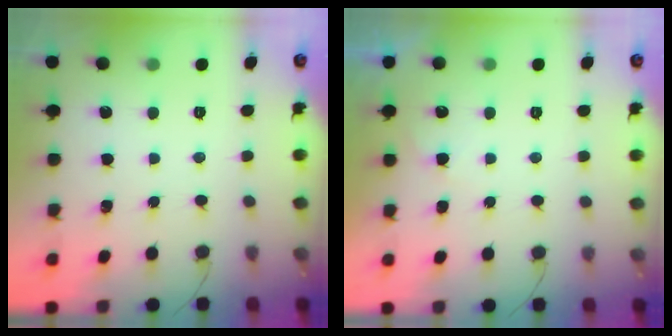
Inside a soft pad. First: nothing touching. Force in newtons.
{"total": 3.2, "press": 3.2, "slide": 0.0}